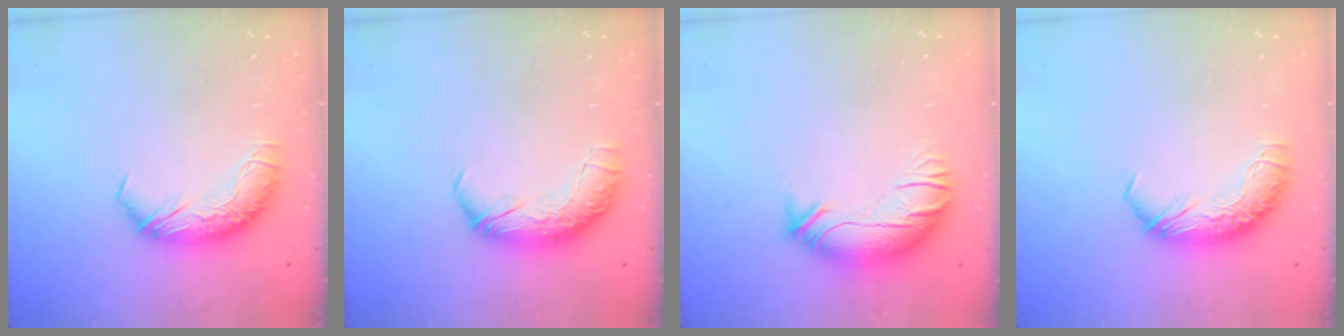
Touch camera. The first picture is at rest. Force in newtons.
{"total": 2.4, "press": 1.1, "slide": 2.2}
{"total": 2.6, "press": 0.9, "slide": 2.5}
{"total": 0.0}